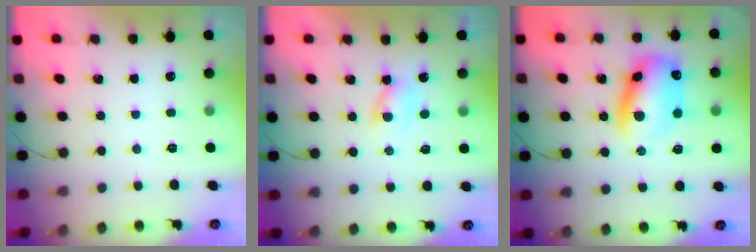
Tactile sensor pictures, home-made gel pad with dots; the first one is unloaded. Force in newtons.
{"total": 2.0, "press": 1.8, "slide": 0.9}
{"total": 13.4, "press": 13.1, "slide": 2.9}